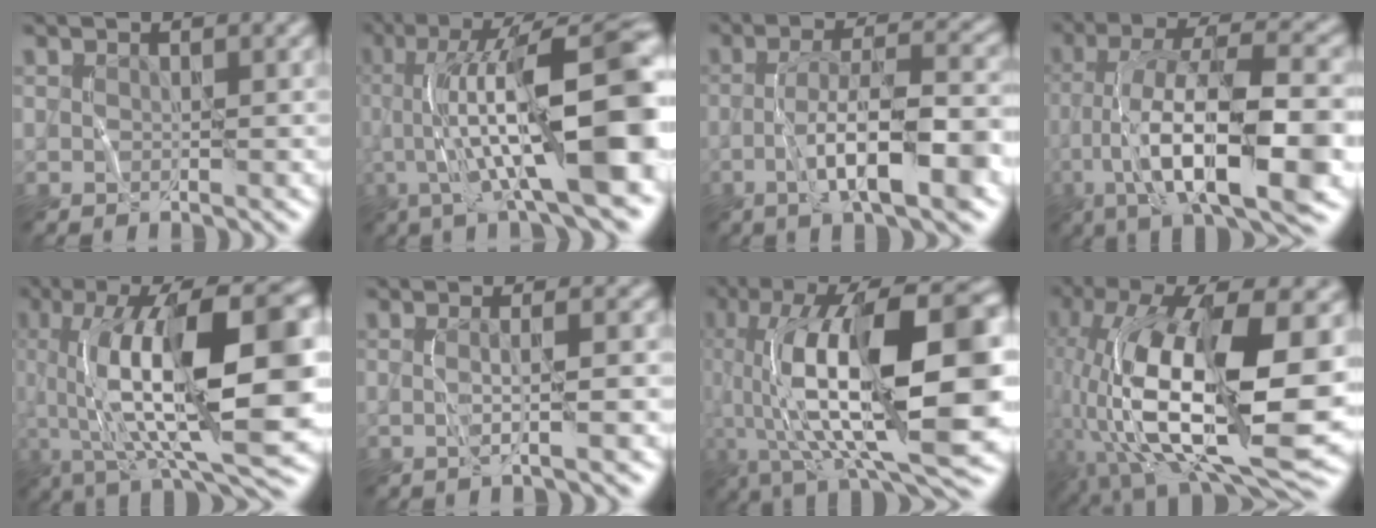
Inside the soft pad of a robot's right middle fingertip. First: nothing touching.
{"total": 14.9, "force": [-1.3, 3.4, 14.4], "torque": [-0.213, 0.043, -0.018]}
{"total": 9.7, "force": [-3.7, 2.4, 8.6], "torque": [-0.136, 0.020, -0.063]}
{"total": 13.9, "force": [-4.5, 4.0, 12.5], "torque": [-0.209, 0.018, -0.071]}
{"total": 16.4, "force": [0.9, 5.9, 15.3], "torque": [-0.244, 0.029, 0.018]}
{"total": 2.7, "force": [-0.4, 0.7, 2.5], "torque": [-0.030, 0.005, -0.009]}
{"total": 18.0, "force": [0.6, 7.2, 16.5], "torque": [-0.278, 0.035, 0.012]}
{"total": 17.0, "force": [-1.5, 7.4, 15.2], "torque": [-0.288, 0.006, -0.024]}